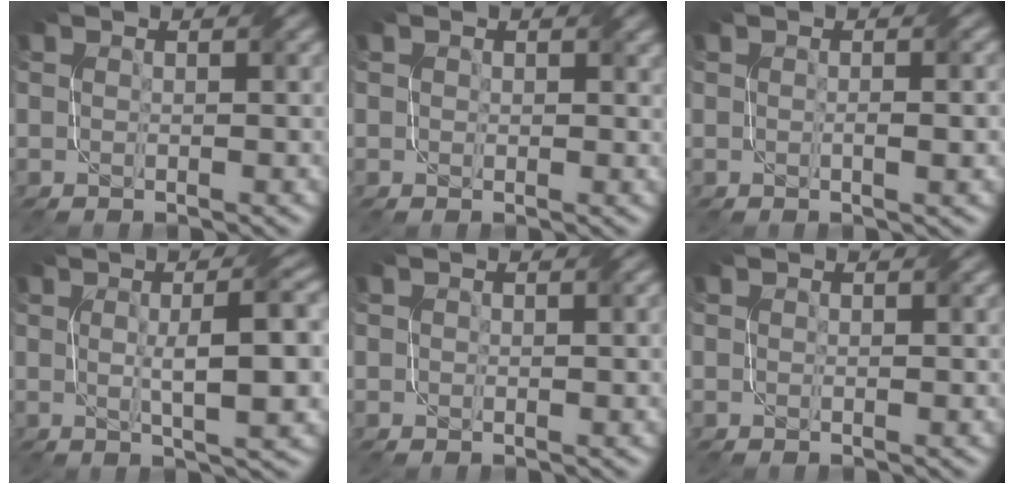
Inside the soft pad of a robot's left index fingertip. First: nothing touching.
{"total": 1.3, "force": [0.7, 1.0, 0.2], "torque": [-0.003, -0.003, 0.008]}
{"total": 1.6, "force": [-0.1, 0.3, 1.6], "torque": [-0.025, 0.000, -0.001]}
{"total": 7.0, "force": [0.5, 1.6, 6.8], "torque": [-0.092, 0.008, 0.010]}
{"total": 0.8, "force": [0.3, 0.5, 0.5], "torque": [-0.007, -0.001, 0.006]}
{"total": 0.0}